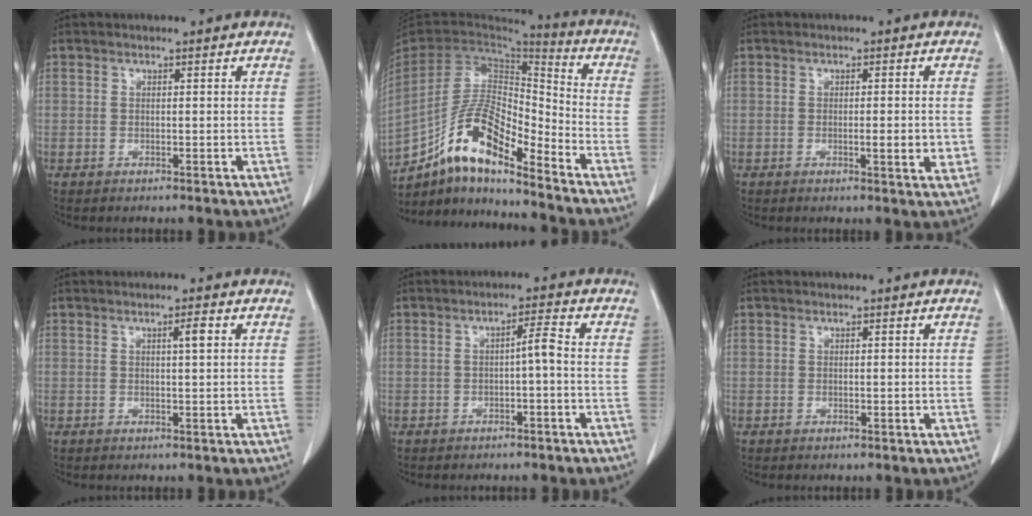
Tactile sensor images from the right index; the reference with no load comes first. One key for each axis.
{"total": 14.4, "fx": -10.3, "fy": 3.5, "fz": 9.4, "tx": -0.181, "ty": 0.021, "tz": -0.187}
{"total": 3.4, "fx": -0.5, "fy": 0.6, "fz": 3.3, "tx": -0.043, "ty": -0.003, "tz": -0.007}
{"total": 1.8, "fx": 0.6, "fy": 0.1, "fz": 1.7, "tx": -0.029, "ty": 0.001, "tz": 0.009}
{"total": 2.7, "fx": -0.7, "fy": 0.1, "fz": 2.6, "tx": -0.039, "ty": 0.007, "tz": -0.013}
{"total": 0.0}